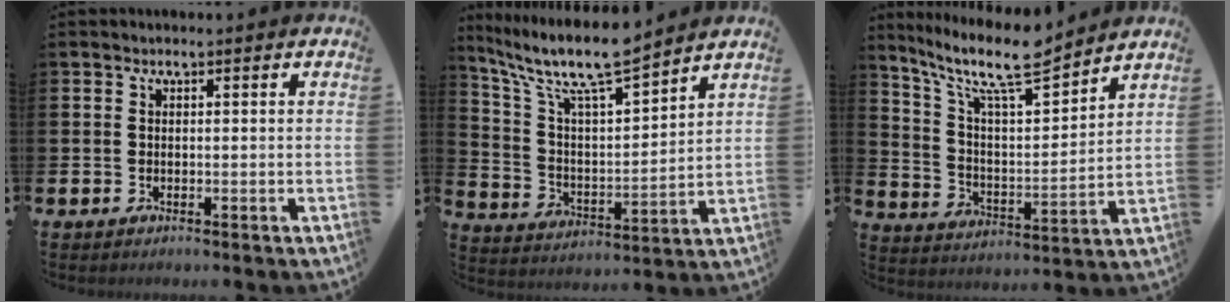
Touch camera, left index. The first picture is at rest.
{"total": 10.4, "force": [9.2, 1.5, 4.6], "torque": [-0.132, -0.054, 0.157]}
{"total": 11.4, "force": [9.7, 2.2, 5.7], "torque": [-0.133, -0.059, 0.165]}